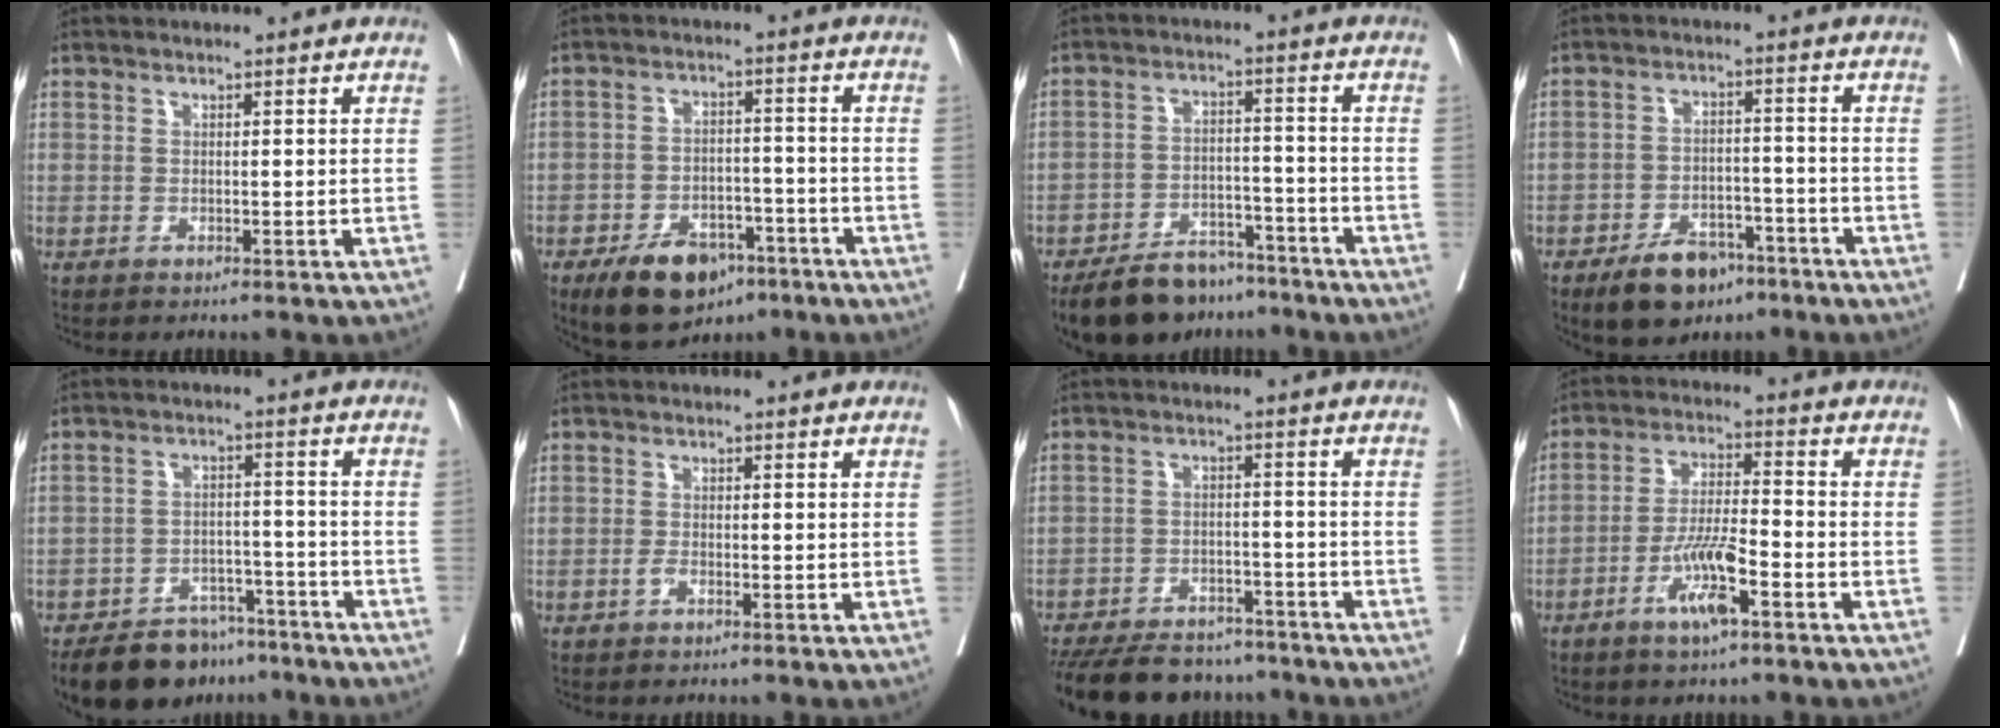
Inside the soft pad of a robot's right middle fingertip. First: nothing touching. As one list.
[{"total": 10.3, "force": [-6.8, 5.3, 5.7], "torque": [-0.089, -0.001, -0.106]}, {"total": 11.8, "force": [-10.0, 4.7, 4.0], "torque": [-0.055, 0.008, -0.160]}, {"total": 8.3, "force": [-5.8, 4.3, 4.1], "torque": [-0.072, 0.002, -0.093]}, {"total": 11.9, "force": [-9.9, 5.4, 3.9], "torque": [-0.054, 0.006, -0.152]}, {"total": 1.2, "force": [-0.6, 0.6, 0.8], "torque": [-0.015, 0.001, -0.011]}, {"total": 17.3, "force": [-14.8, 6.6, 6.1], "torque": [-0.146, -0.014, -0.210]}, {"total": 8.8, "force": [-4.6, 1.2, 7.4], "torque": [-0.148, -0.005, -0.086]}]